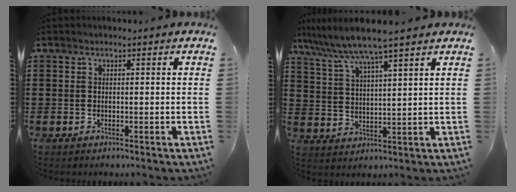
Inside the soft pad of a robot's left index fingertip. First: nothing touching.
{"total": 6.7, "force": [5.6, -0.4, 3.6], "torque": [-0.090, -0.027, 0.096]}